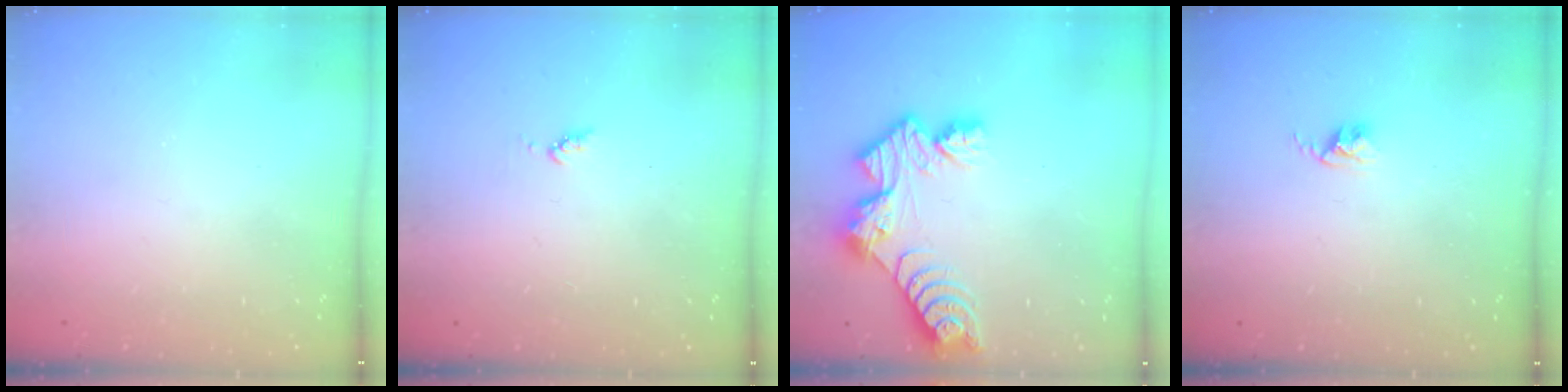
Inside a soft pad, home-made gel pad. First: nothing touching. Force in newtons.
{"total": 4.4, "press": 4.3, "slide": 0.4}
{"total": 10.3, "press": 10.3, "slide": 1.0}
{"total": 2.4, "press": 2.4, "slide": 0.3}